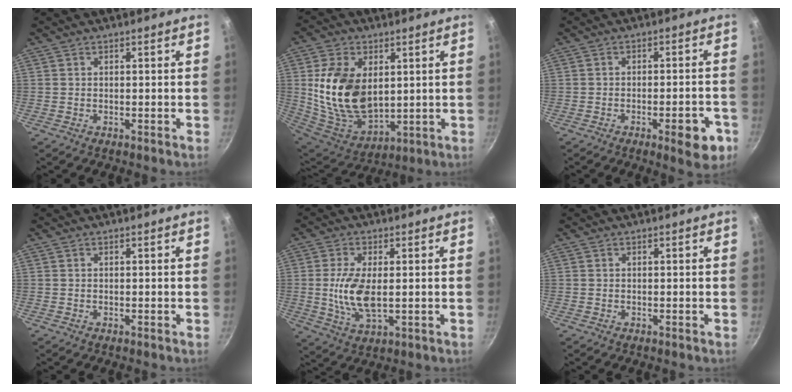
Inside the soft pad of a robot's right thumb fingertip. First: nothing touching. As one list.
[{"total": 18.1, "force": [2.9, 11.8, 13.4], "torque": [-0.227, -0.030, 0.070]}, {"total": 8.2, "force": [-3.8, 2.6, 6.8], "torque": [-0.065, 0.018, -0.044]}, {"total": 0.0}, {"total": 9.1, "force": [0.1, 4.2, 8.1], "torque": [-0.164, -0.009, 0.003]}, {"total": 0.0}]